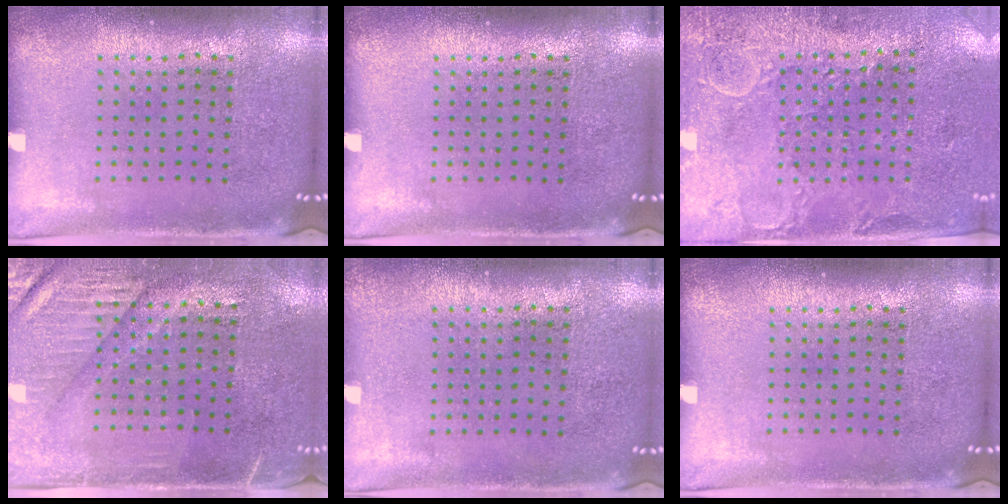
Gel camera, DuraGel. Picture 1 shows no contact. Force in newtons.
{"total": 0.0}
{"total": 2.8, "press": 2.5, "slide": 1.2}
{"total": 3.6, "press": 3.1, "slide": 1.8}
{"total": 0.0}
{"total": 0.0}